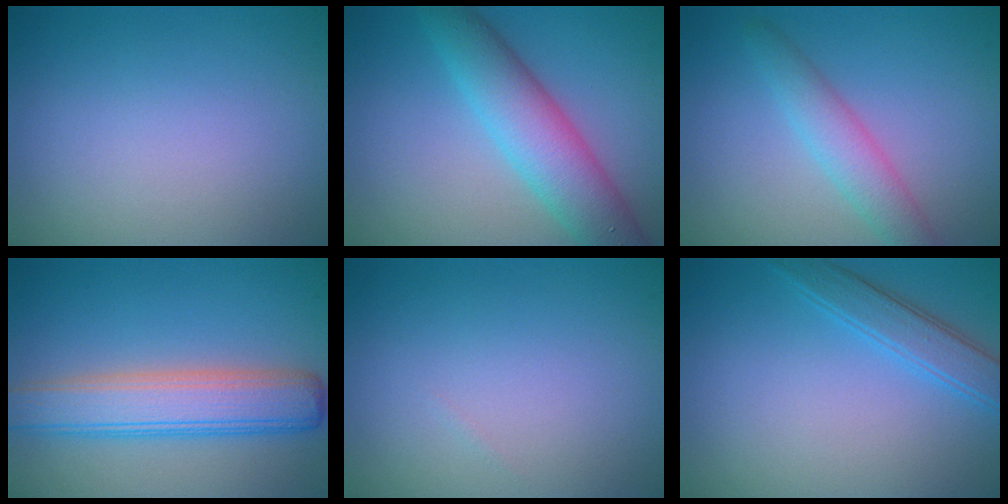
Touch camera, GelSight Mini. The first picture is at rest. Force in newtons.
{"total": 6.1, "press": 6.1, "slide": 0.1}
{"total": 3.2, "press": 3.2, "slide": 0.1}
{"total": 5.9, "press": 5.9, "slide": 0.4}
{"total": 0.0}
{"total": 2.8, "press": 2.8, "slide": 0.2}